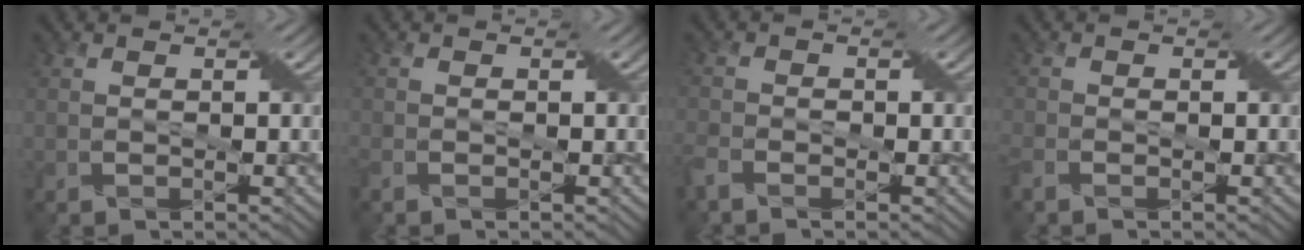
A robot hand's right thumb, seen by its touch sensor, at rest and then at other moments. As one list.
[{"total": 1.3, "force": [-0.9, 0.7, 0.6], "torque": [-0.019, -0.005, -0.020]}, {"total": 2.6, "force": [-1.8, 1.2, 1.4], "torque": [-0.036, -0.004, -0.046]}, {"total": 2.0, "force": [-1.4, 1.0, 1.0], "torque": [-0.030, -0.007, -0.036]}]